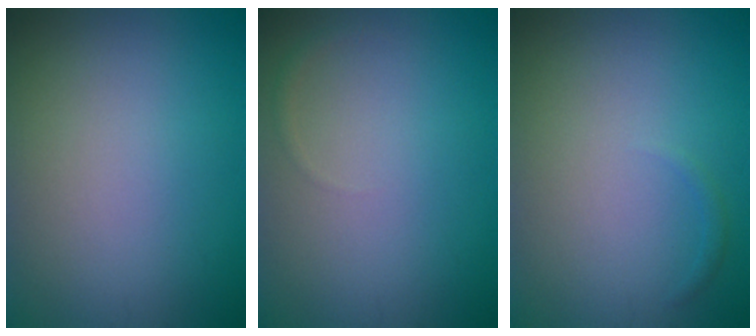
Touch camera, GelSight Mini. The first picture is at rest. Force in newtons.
{"total": 0.5, "press": 0.5, "slide": 0.0}
{"total": 0.6, "press": 0.6, "slide": 0.0}